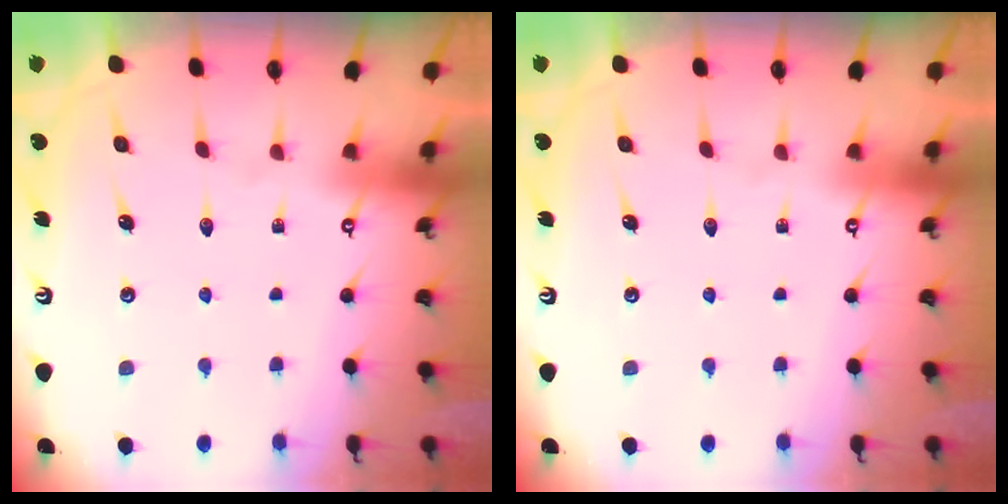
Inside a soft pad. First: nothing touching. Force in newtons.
{"total": 0.0}